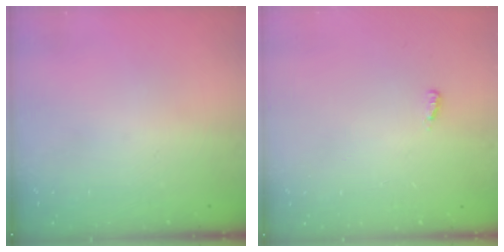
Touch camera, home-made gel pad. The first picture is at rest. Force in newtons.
{"total": 4.4, "press": 2.2, "slide": 3.9}